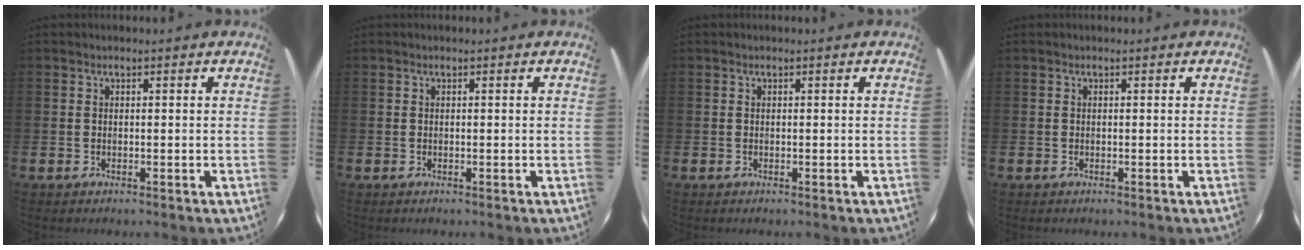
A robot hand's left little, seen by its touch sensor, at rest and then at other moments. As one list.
[{"total": 0.0}, {"total": 0.0}, {"total": 0.0}]